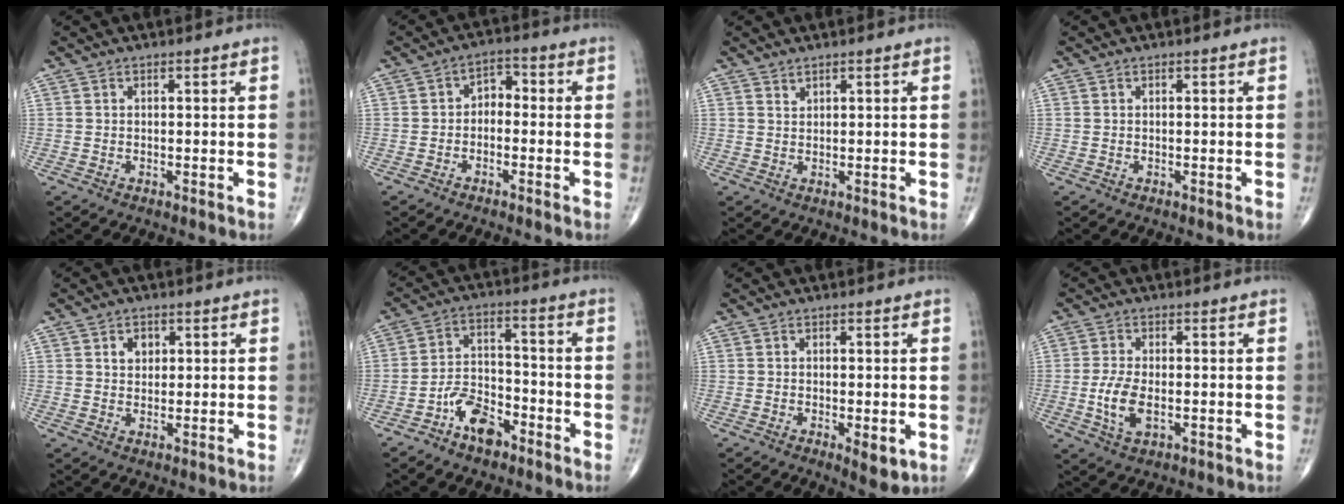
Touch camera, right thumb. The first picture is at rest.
{"total": 3.9, "force": [-0.8, 2.7, 2.7], "torque": [-0.024, 0.027, -0.027]}
{"total": 1.0, "force": [0.9, 0.3, 0.2], "torque": [0.003, -0.007, 0.016]}
{"total": 0.0}
{"total": 3.1, "force": [1.2, 2.4, 1.6], "torque": [-0.009, -0.004, 0.018]}
{"total": 8.8, "force": [-5.2, 4.3, 5.6], "torque": [-0.091, 0.036, -0.096]}
{"total": 4.2, "force": [-1.2, 1.5, 3.7], "torque": [-0.052, -0.011, -0.015]}
{"total": 6.4, "force": [-1.2, 3.2, 5.4], "torque": [-0.115, -0.004, -0.021]}